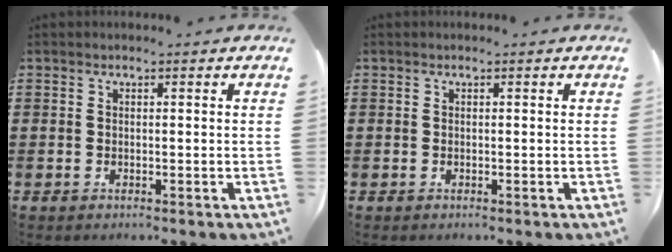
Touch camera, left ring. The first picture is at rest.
{"total": 0.0}